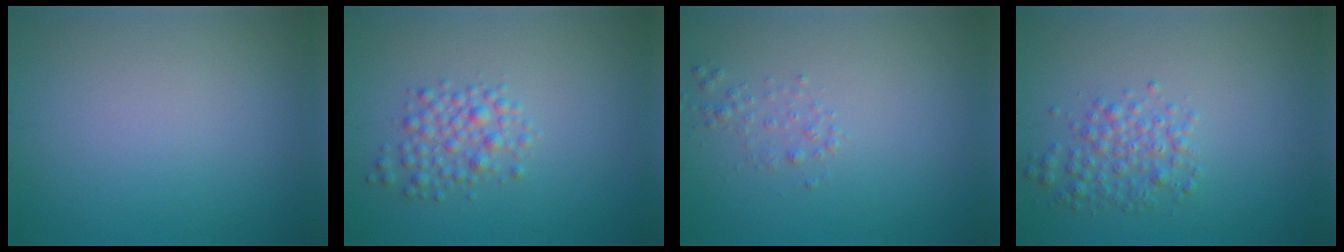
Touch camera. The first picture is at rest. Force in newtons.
{"total": 2.6, "press": 2.6, "slide": 0.1}
{"total": 1.0, "press": 1.0, "slide": 0.0}
{"total": 2.6, "press": 2.6, "slide": 0.0}